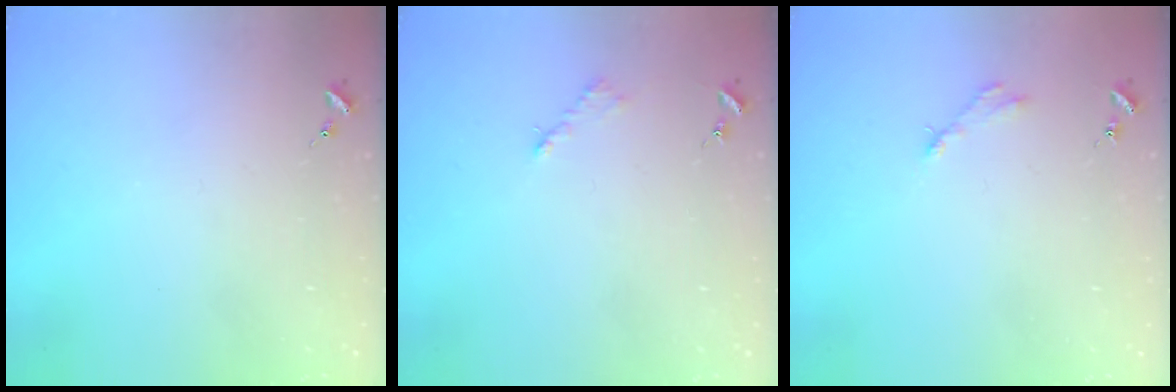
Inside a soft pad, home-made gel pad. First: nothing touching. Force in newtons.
{"total": 2.6, "press": 2.6, "slide": 0.4}
{"total": 2.8, "press": 2.8, "slide": 0.4}